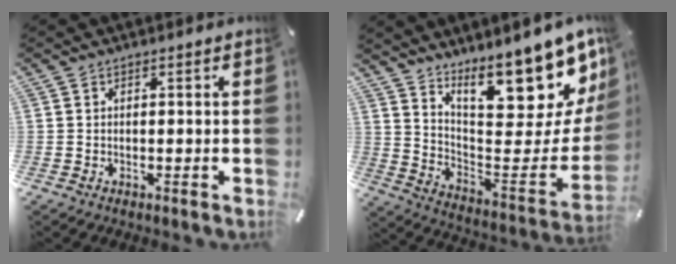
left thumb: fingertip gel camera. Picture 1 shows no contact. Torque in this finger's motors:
{"motor_torque": [2.80, 2.20, 1.38, -1.38, 0.22]}